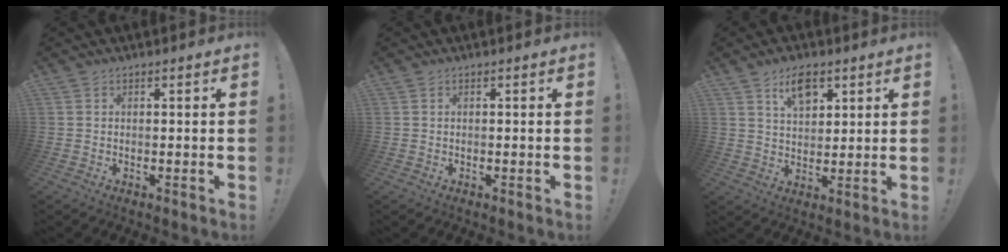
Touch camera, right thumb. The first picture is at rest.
{"total": 0.0}
{"total": 8.7, "force": [4.7, 5.2, 5.2], "torque": [-0.076, -0.012, 0.083]}